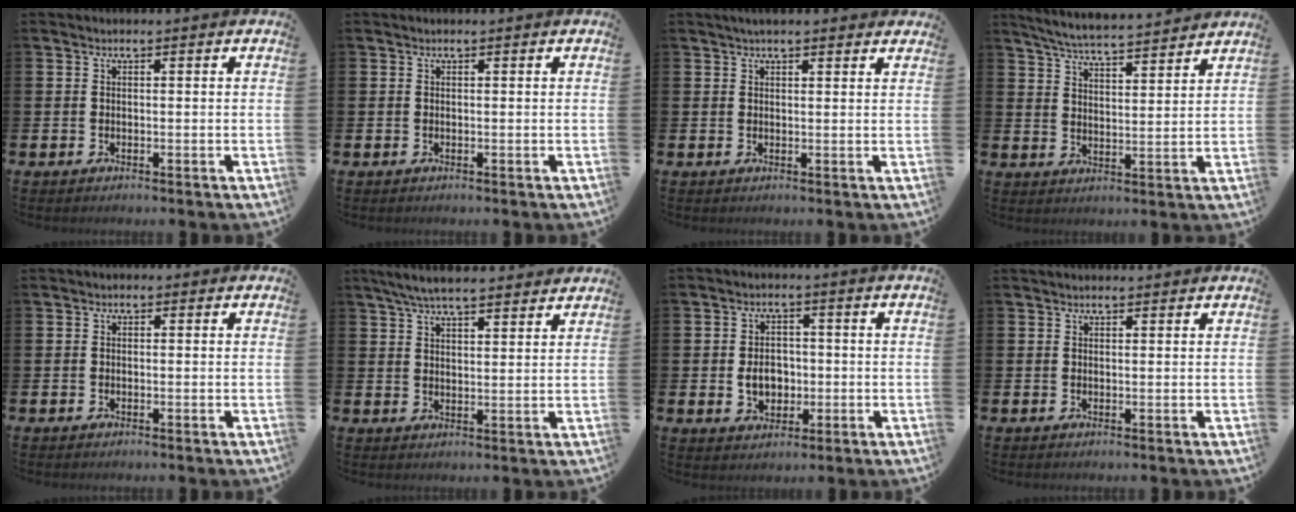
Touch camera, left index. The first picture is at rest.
{"total": 0.0}
{"total": 2.3, "force": [2.1, 0.4, 0.8], "torque": [-0.009, -0.004, 0.036]}
{"total": 5.6, "force": [5.5, 0.0, 1.0], "torque": [-0.042, -0.037, 0.096]}
{"total": 0.7, "force": [-0.4, 0.5, 0.1], "torque": [-0.001, 0.004, -0.010]}
{"total": 5.9, "force": [5.5, 0.9, 1.9], "torque": [-0.048, -0.017, 0.099]}
{"total": 4.4, "force": [-0.6, 3.5, 2.6], "torque": [-0.038, 0.002, -0.019]}
{"total": 0.7, "force": [0.7, 0.1, 0.2], "torque": [0.007, -0.003, 0.010]}